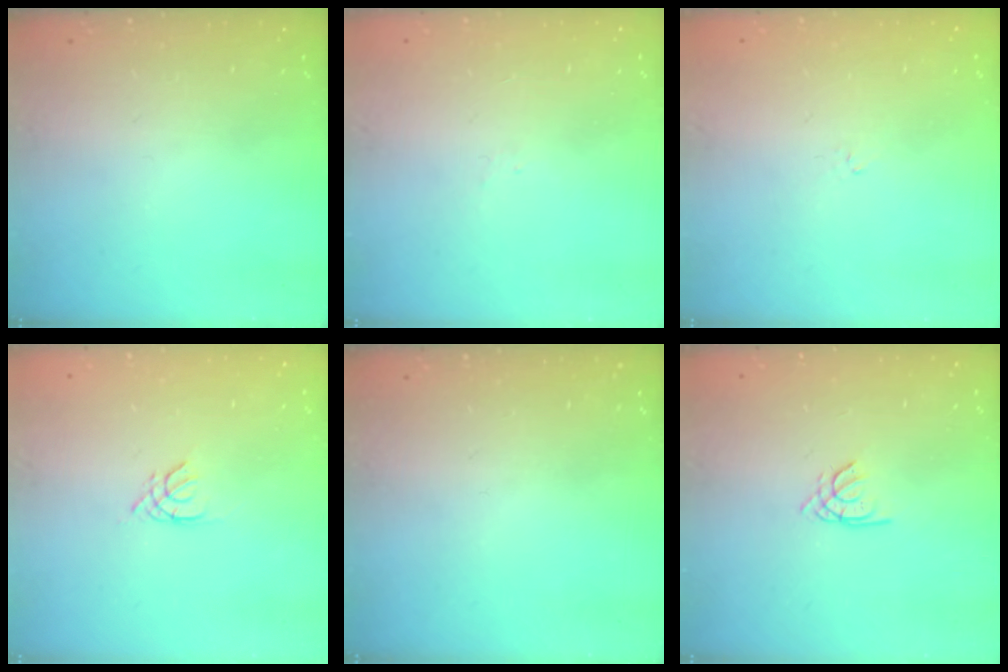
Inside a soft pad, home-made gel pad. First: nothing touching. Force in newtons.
{"total": 1.6, "press": 1.5, "slide": 0.4}
{"total": 1.2, "press": 1.2, "slide": 0.4}
{"total": 1.3, "press": 1.3, "slide": 0.3}
{"total": 0.0}
{"total": 1.2, "press": 1.1, "slide": 0.3}